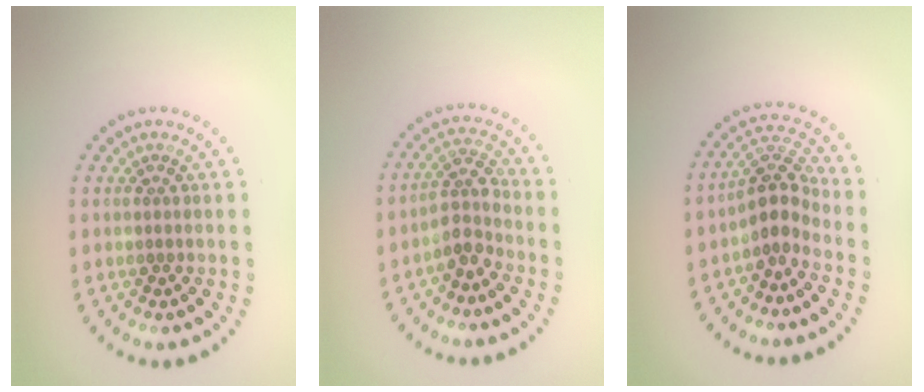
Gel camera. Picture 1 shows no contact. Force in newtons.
{"total": 2.7, "press": 2.2, "slide": 1.6}
{"total": 3.4, "press": 2.7, "slide": 2.1}